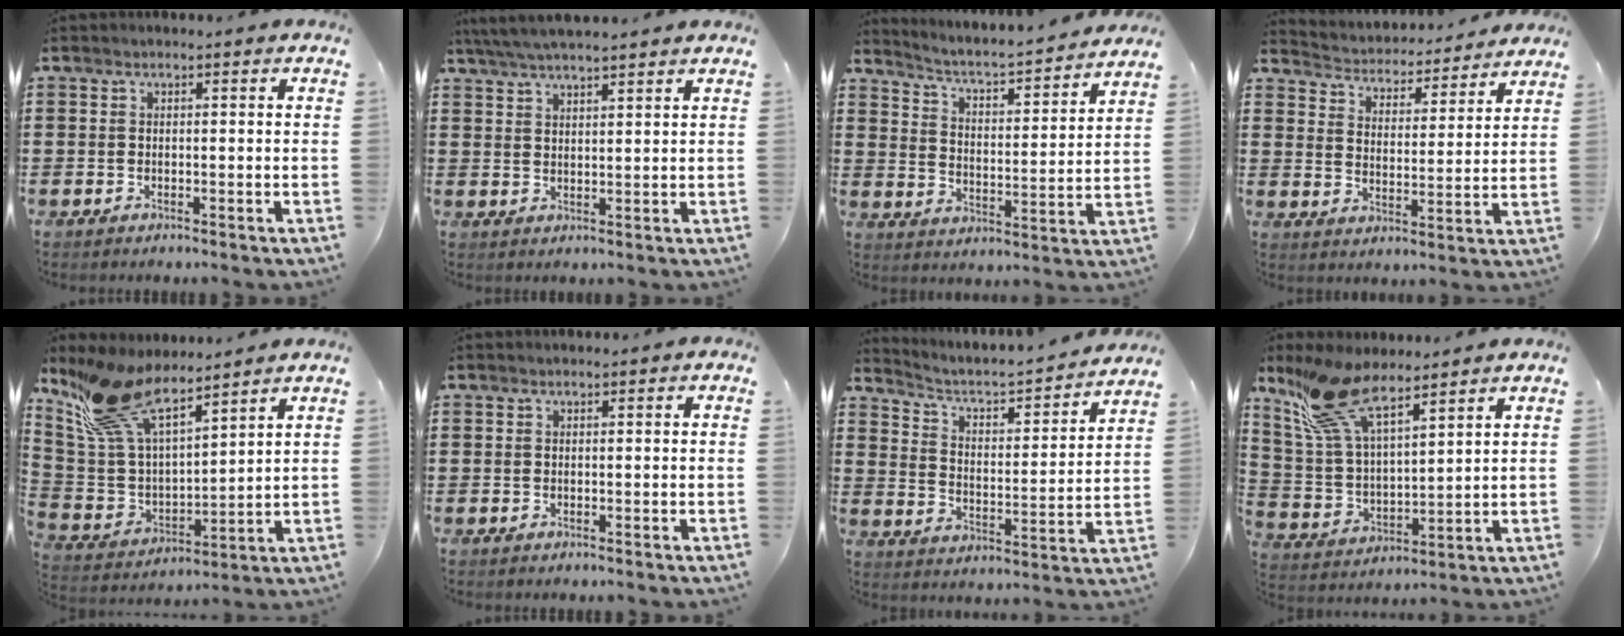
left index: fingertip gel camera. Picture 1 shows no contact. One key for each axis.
{"total": 4.1, "fx": 3.8, "fy": 0.0, "fz": 1.6, "tx": -0.042, "ty": -0.007, "tz": 0.069}
{"total": 3.2, "fx": 3.0, "fy": -0.2, "fz": 1.0, "tx": -0.041, "ty": -0.035, "tz": 0.037}
{"total": 3.5, "fx": 3.4, "fy": 0.3, "fz": -0.3, "tx": -0.019, "ty": -0.033, "tz": 0.052}
{"total": 13.0, "fx": 9.9, "fy": 3.8, "fz": 7.5, "tx": -0.187, "ty": -0.040, "tz": 0.180}
{"total": 0.0}
{"total": 2.8, "fx": 2.6, "fy": 0.6, "fz": 1.0, "tx": -0.042, "ty": -0.028, "tz": 0.030}
{"total": 11.4, "fx": 8.7, "fy": 2.8, "fz": 6.7, "tx": -0.172, "ty": -0.025, "tz": 0.157}